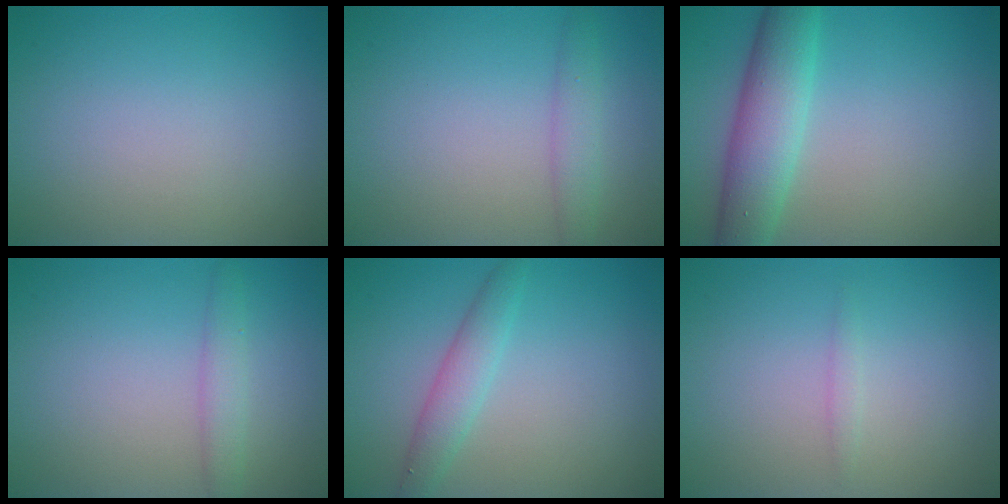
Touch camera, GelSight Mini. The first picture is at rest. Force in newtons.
{"total": 2.0, "press": 2.0, "slide": 0.0}
{"total": 5.6, "press": 5.6, "slide": 0.1}
{"total": 1.9, "press": 1.9, "slide": 0.1}
{"total": 2.4, "press": 2.4, "slide": 0.1}
{"total": 0.7, "press": 0.7, "slide": 0.1}